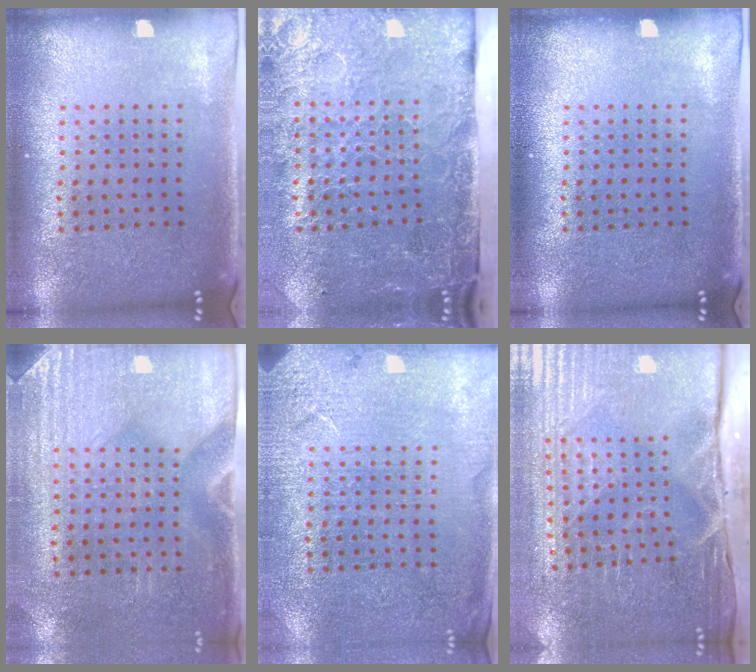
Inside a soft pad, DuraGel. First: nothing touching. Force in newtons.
{"total": 4.6, "press": 3.6, "slide": 2.9}
{"total": 0.0}
{"total": 3.0, "press": 2.6, "slide": 1.5}
{"total": 2.7, "press": 2.7, "slide": 0.2}
{"total": 4.3, "press": 4.0, "slide": 1.5}